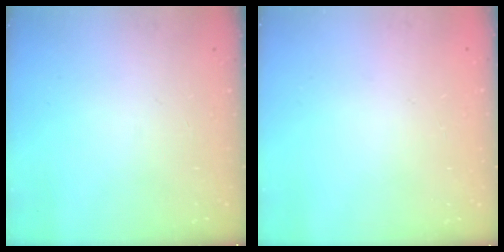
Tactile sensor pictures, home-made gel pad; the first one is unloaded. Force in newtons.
{"total": 0.0}